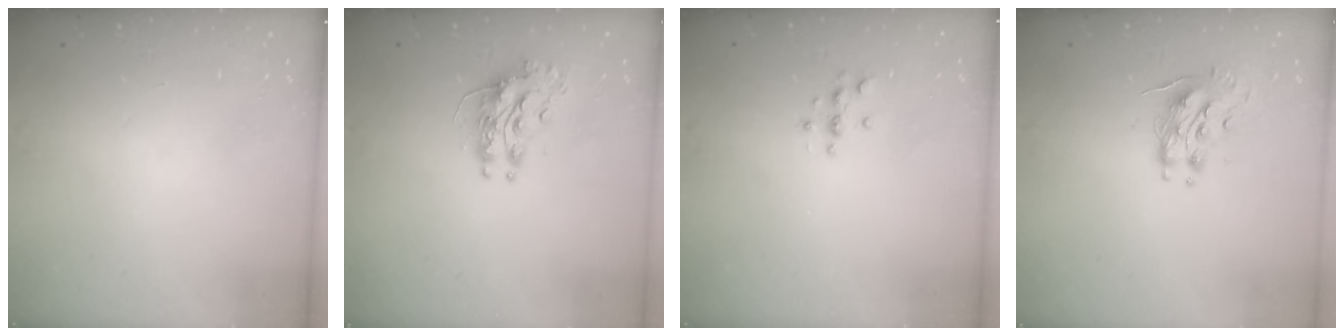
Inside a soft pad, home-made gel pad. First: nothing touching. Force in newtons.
{"total": 10.5, "press": 10.5, "slide": 0.3}
{"total": 3.0, "press": 3.0, "slide": 0.4}
{"total": 8.5, "press": 8.4, "slide": 0.5}